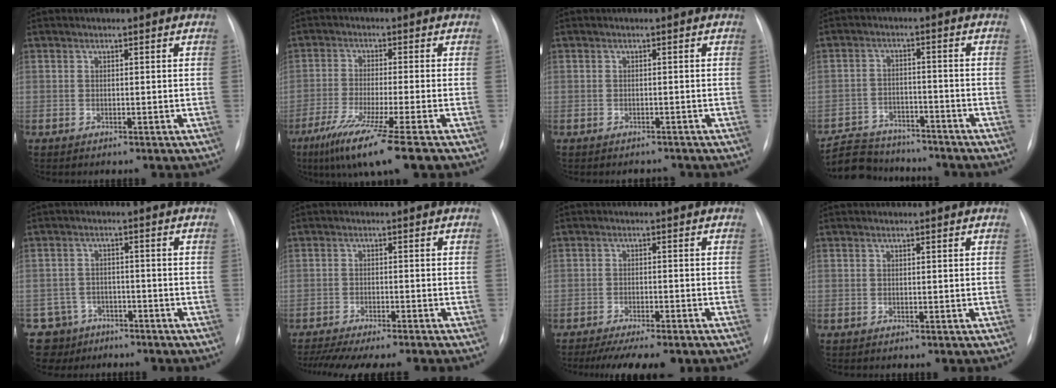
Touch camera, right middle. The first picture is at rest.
{"total": 11.3, "force": [-7.3, -0.9, 8.6], "torque": [-0.150, -0.038, -0.120]}
{"total": 1.5, "force": [-1.4, 0.6, -0.1], "torque": [0.001, -0.001, -0.016]}
{"total": 10.7, "force": [-9.7, 3.8, 2.3], "torque": [-0.044, 0.017, -0.147]}
{"total": 6.6, "force": [-4.6, 4.8, -0.5], "torque": [0.009, 0.014, -0.070]}
{"total": 13.8, "force": [-12.1, 1.6, 6.4], "torque": [-0.101, -0.017, -0.168]}
{"total": 10.3, "force": [-8.5, 2.3, 5.4], "torque": [-0.070, -0.005, -0.117]}
{"total": 0.0}